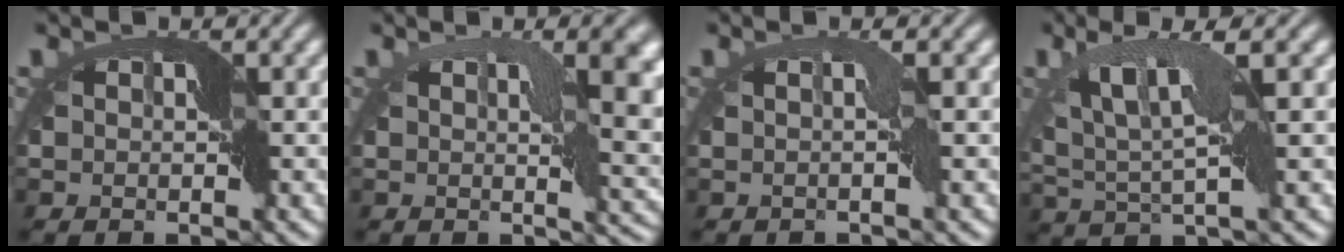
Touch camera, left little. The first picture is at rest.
{"total": 7.8, "force": [1.6, 3.1, 7.0], "torque": [-0.094, 0.003, 0.022]}
{"total": 1.1, "force": [0.1, -1.1, 0.4], "torque": [-0.016, 0.005, -0.005]}
{"total": 5.3, "force": [1.8, 1.1, 4.8], "torque": [-0.108, 0.006, 0.026]}